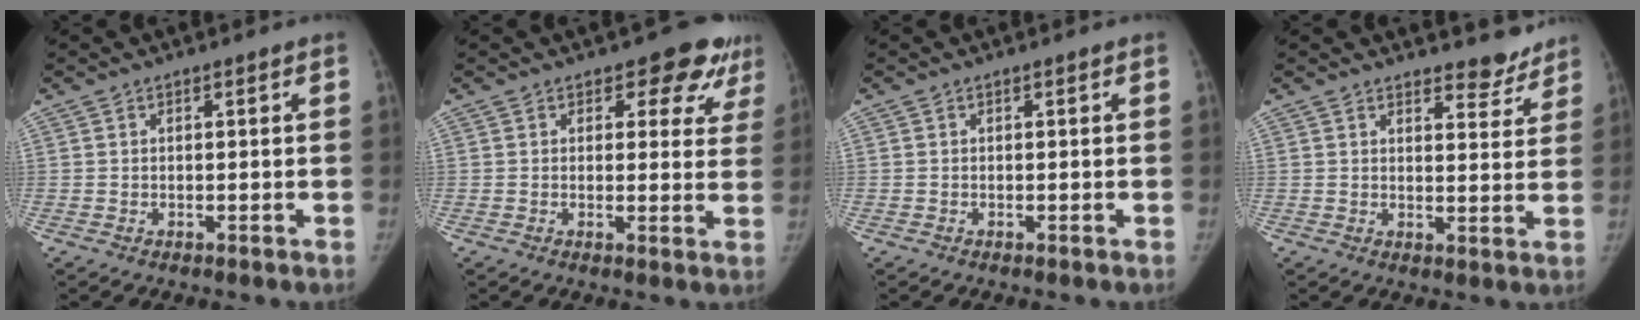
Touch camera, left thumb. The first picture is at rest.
{"total": 8.8, "force": [6.2, 4.9, 4.0], "torque": [0.002, -0.028, 0.059]}
{"total": 0.0}
{"total": 3.9, "force": [3.5, 1.4, 1.1], "torque": [0.003, -0.028, 0.043]}